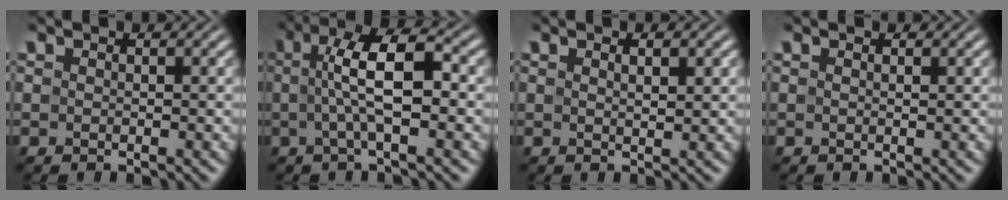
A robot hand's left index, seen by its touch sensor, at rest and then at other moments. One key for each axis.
{"total": 5.7, "fx": 0.3, "fy": 1.4, "fz": 5.5, "tx": -0.098, "ty": 0.011, "tz": 0.002}
{"total": 1.6, "fx": 0.8, "fy": 0.4, "fz": 1.3, "tx": -0.019, "ty": 0.001, "tz": 0.012}
{"total": 0.5, "fx": 0.3, "fy": 0.0, "fz": 0.4, "tx": -0.005, "ty": 0.002, "tz": 0.004}